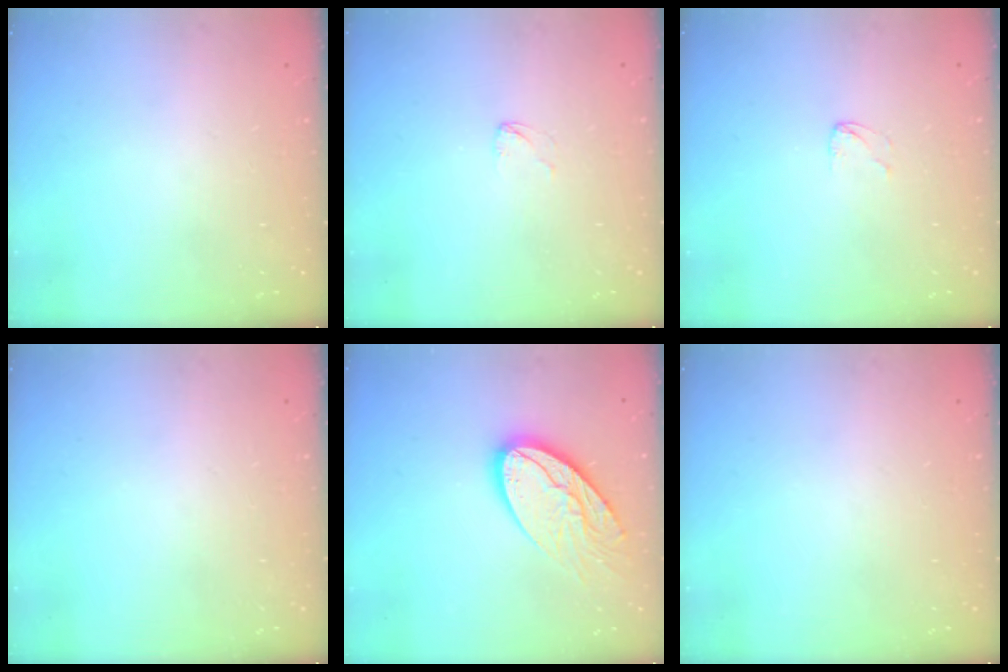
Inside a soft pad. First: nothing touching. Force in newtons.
{"total": 2.7, "press": 2.7, "slide": 0.2}
{"total": 2.9, "press": 2.9, "slide": 0.2}
{"total": 0.0}
{"total": 14.4, "press": 14.3, "slide": 1.2}
{"total": 0.0}